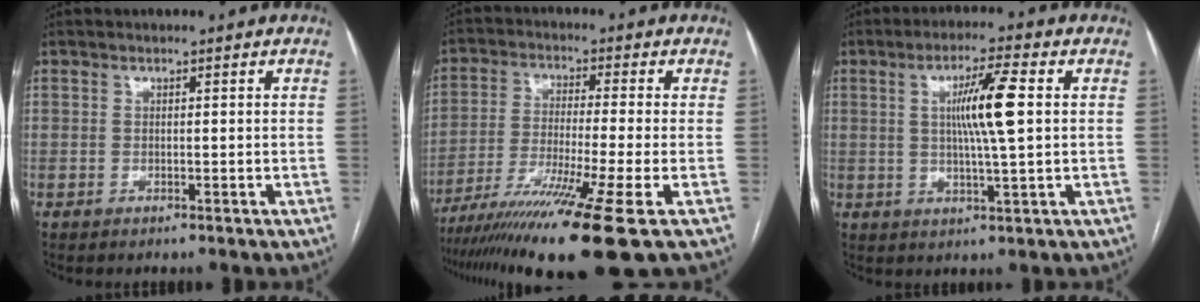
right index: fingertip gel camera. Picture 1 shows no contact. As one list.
[{"total": 15.8, "force": [-10.4, -2.1, 11.7], "torque": [-0.194, -0.048, -0.175]}, {"total": 8.5, "force": [1.4, 0.0, 8.3], "torque": [-0.149, 0.001, 0.025]}]